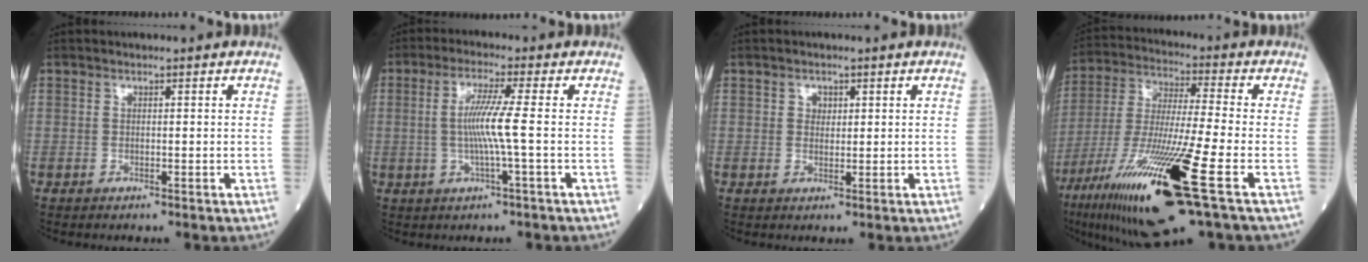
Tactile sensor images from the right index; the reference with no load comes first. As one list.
[{"total": 6.0, "force": [-0.3, -0.9, 5.9], "torque": [-0.121, 0.001, -0.006]}, {"total": 3.8, "force": [1.5, 2.5, 2.5], "torque": [-0.043, 0.007, 0.026]}, {"total": 20.9, "force": [-9.6, 0.9, 18.5], "torque": [-0.363, -0.052, -0.176]}]